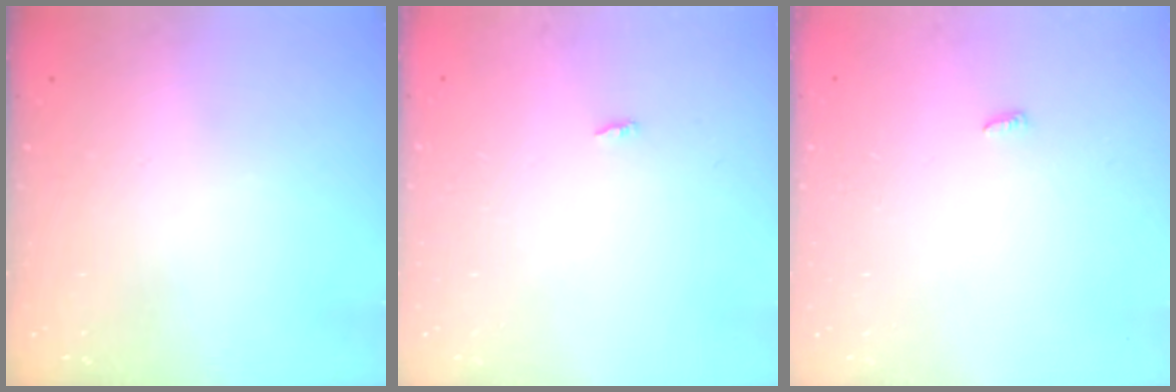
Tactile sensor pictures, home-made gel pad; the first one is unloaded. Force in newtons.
{"total": 1.8, "press": 1.8, "slide": 0.2}
{"total": 2.4, "press": 2.4, "slide": 0.2}